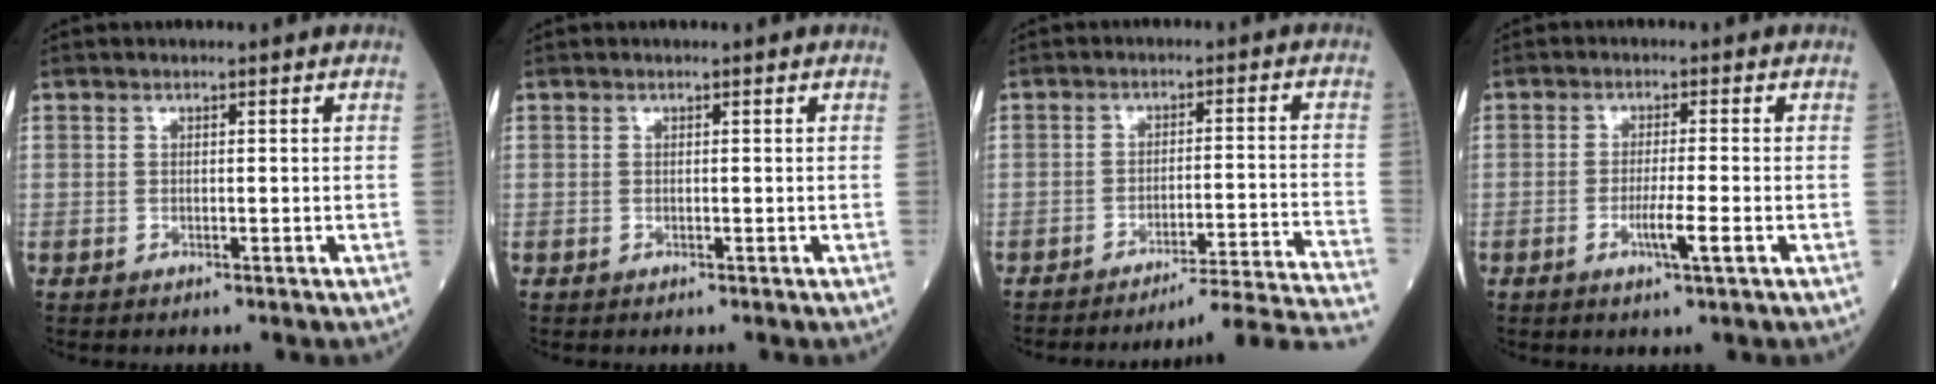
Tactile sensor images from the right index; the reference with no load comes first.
{"total": 0.0}
{"total": 16.9, "force": [-16.1, -3.9, 3.5], "torque": [0.001, -0.016, -0.209]}
{"total": 4.0, "force": [-1.4, -0.2, 3.7], "torque": [-0.068, -0.007, -0.027]}